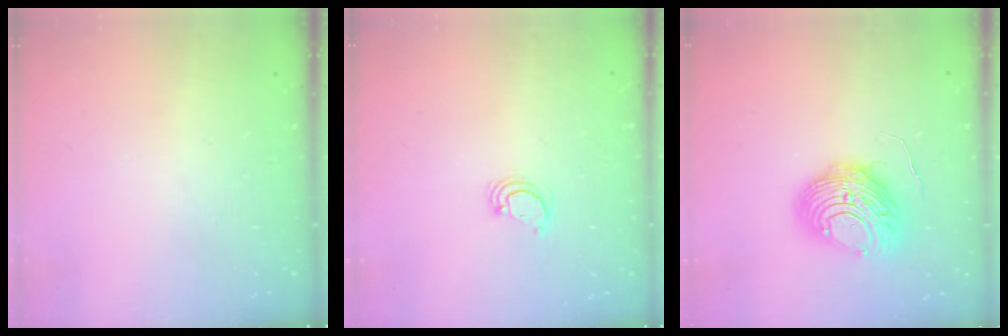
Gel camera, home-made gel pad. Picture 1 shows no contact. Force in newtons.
{"total": 3.0, "press": 3.0, "slide": 0.2}
{"total": 11.6, "press": 11.5, "slide": 1.2}